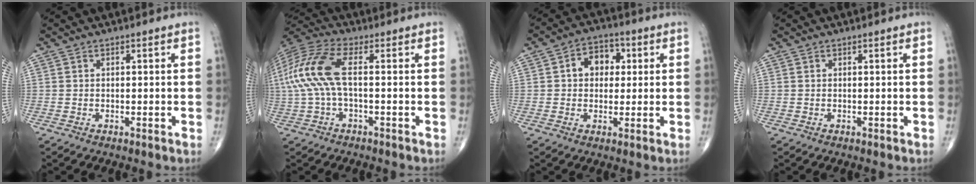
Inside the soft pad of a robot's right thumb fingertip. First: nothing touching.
{"total": 12.5, "force": [0.3, 4.9, 11.5], "torque": [-0.280, 0.031, 0.003]}
{"total": 7.3, "force": [1.5, 5.5, 4.6], "torque": [-0.037, 0.012, 0.016]}
{"total": 0.0}